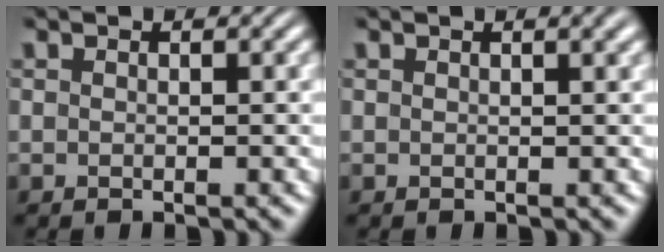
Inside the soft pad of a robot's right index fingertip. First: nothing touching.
{"total": 0.9, "force": [0.5, -0.1, 0.7], "torque": [-0.003, 0.004, 0.007]}